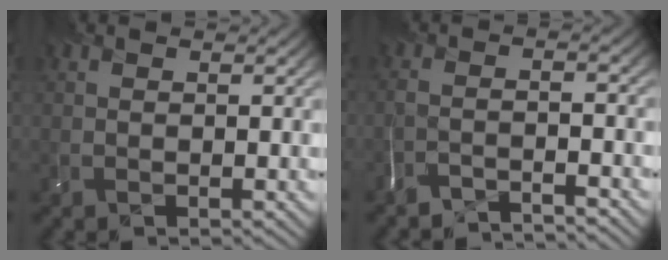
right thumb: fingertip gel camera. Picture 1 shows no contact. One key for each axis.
{"total": 3.9, "fx": -3.8, "fy": -0.5, "fz": 0.4, "tx": 0.014, "ty": -0.003, "tz": -0.077}